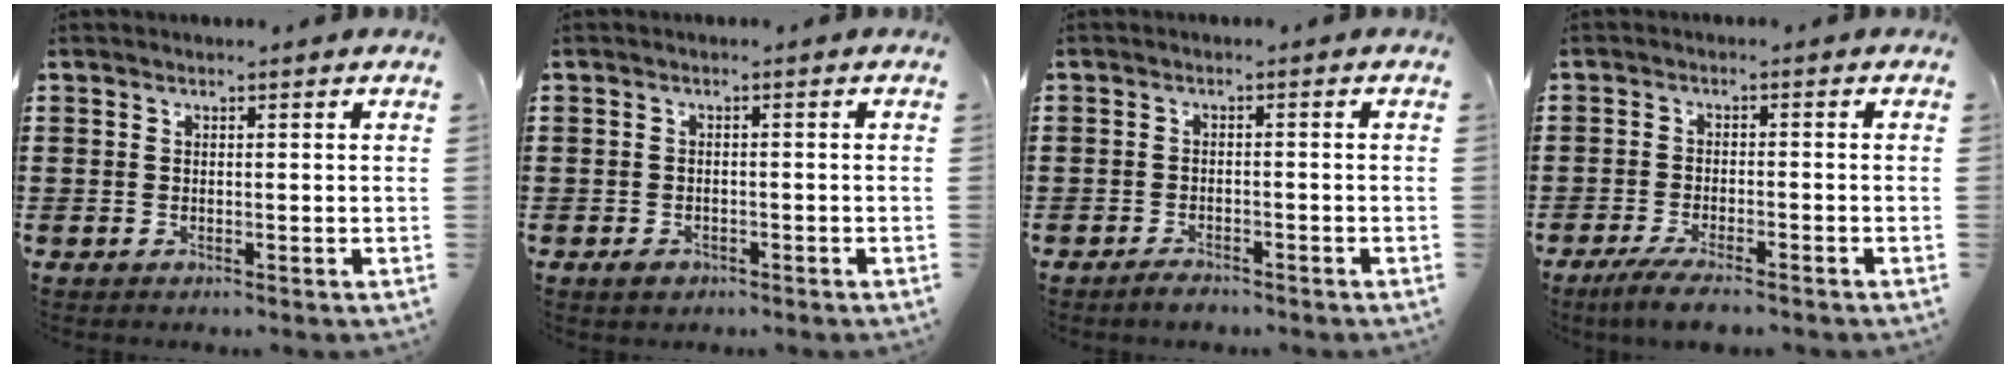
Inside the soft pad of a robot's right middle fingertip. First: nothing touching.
{"total": 1.2, "force": [-0.9, 0.8, 0.4], "torque": [-0.011, -0.002, -0.019]}
{"total": 1.7, "force": [-1.6, 0.3, 0.3], "torque": [-0.010, -0.001, -0.032]}
{"total": 3.6, "force": [-3.2, 0.2, 1.8], "torque": [-0.044, -0.008, -0.064]}